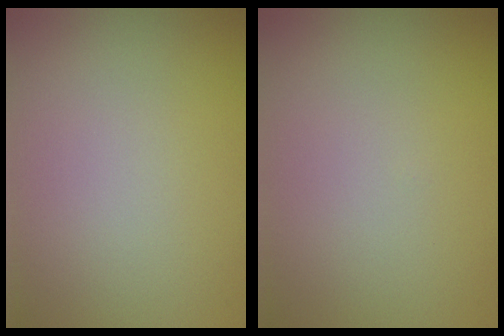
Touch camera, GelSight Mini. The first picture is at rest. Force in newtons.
{"total": 0.0}